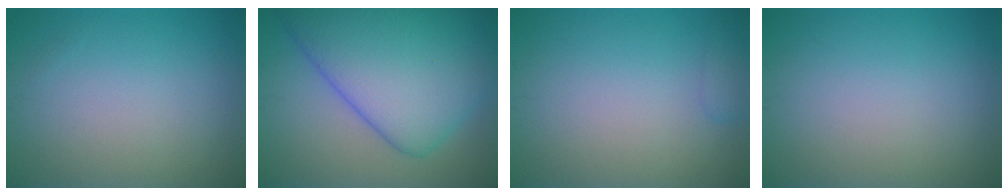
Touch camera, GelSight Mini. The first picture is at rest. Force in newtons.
{"total": 12.6, "press": 12.6, "slide": 0.1}
{"total": 1.1, "press": 1.1, "slide": 0.1}
{"total": 0.0}